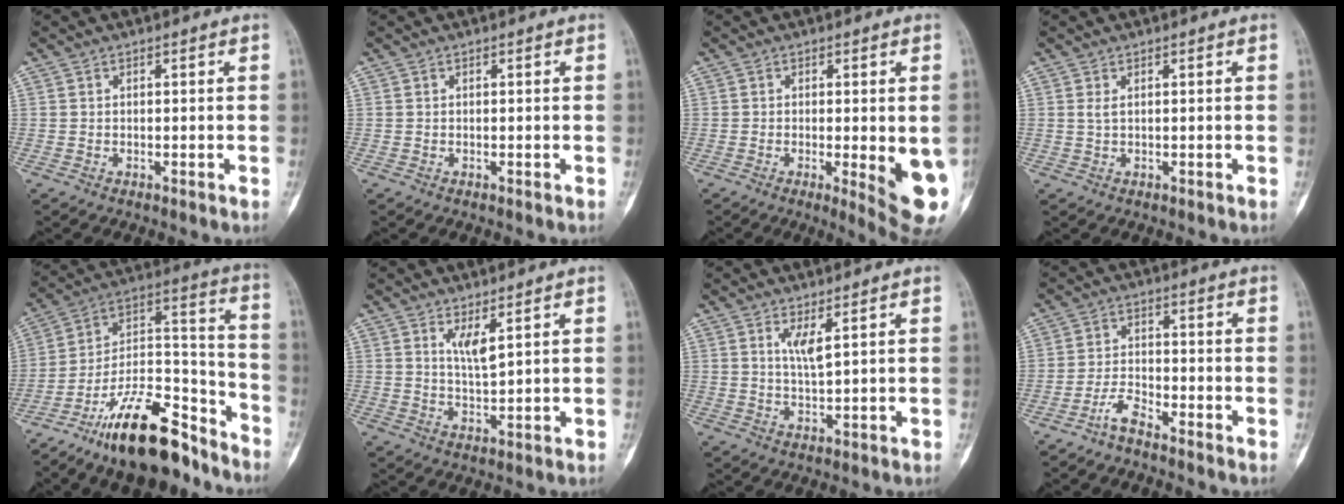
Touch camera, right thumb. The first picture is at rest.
{"total": 0.0}
{"total": 10.4, "force": [-2.1, 2.7, 9.8], "torque": [-0.117, -0.019, -0.023]}
{"total": 0.9, "force": [0.2, 0.1, 0.9], "torque": [-0.029, 0.007, 0.008]}
{"total": 21.8, "force": [-15.5, 8.2, 12.9], "torque": [-0.205, 0.107, -0.266]}
{"total": 3.9, "force": [2.1, 0.8, 3.1], "torque": [-0.061, -0.025, 0.047]}
{"total": 3.4, "force": [1.6, 0.5, 2.9], "torque": [-0.062, -0.019, 0.035]}
{"total": 3.8, "force": [-3.2, 0.8, 1.8], "torque": [-0.039, 0.019, -0.067]}